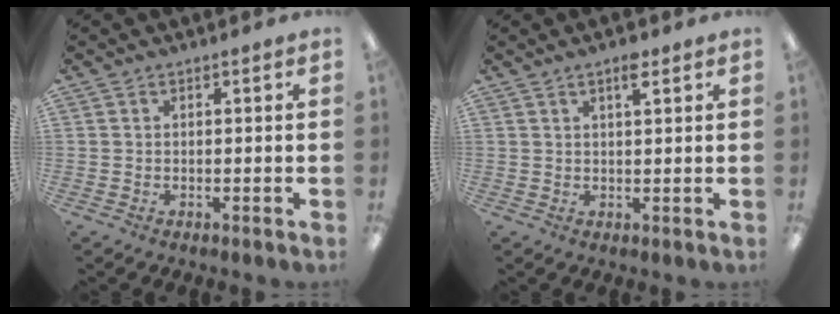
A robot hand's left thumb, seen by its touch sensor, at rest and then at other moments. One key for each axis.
{"total": 3.3, "fx": 2.2, "fy": 0.7, "fz": 2.3, "tx": -0.036, "ty": -0.005, "tz": 0.034}